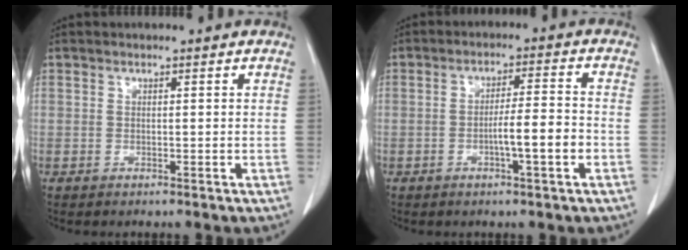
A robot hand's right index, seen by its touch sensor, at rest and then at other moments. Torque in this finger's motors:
{"motor_torque": [0.66, -0.53, 0.36, 0.10]}